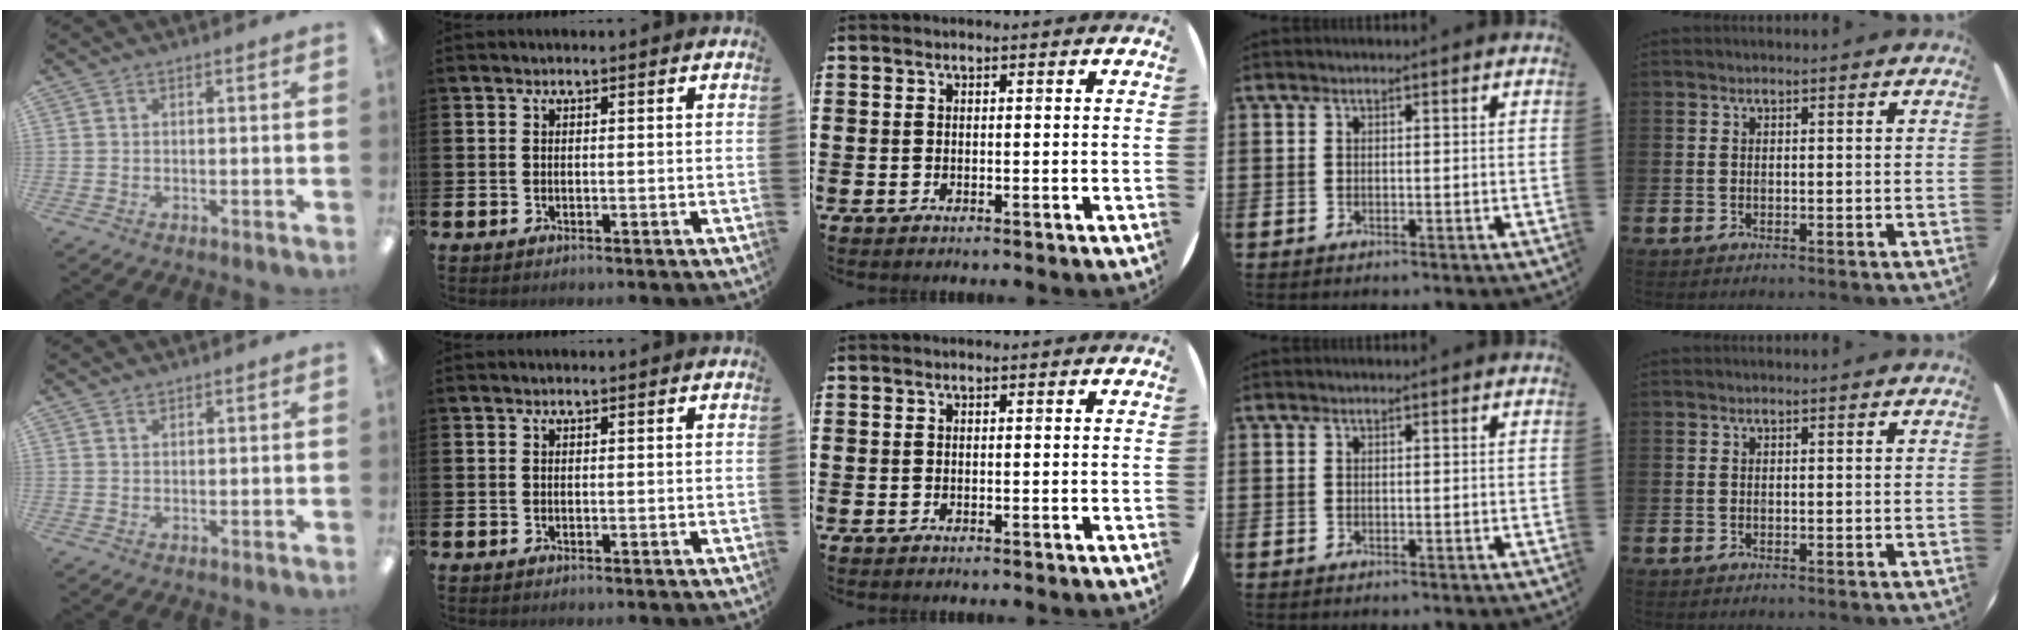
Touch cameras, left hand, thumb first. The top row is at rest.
{"thumb": {"total": 1.0, "force": [1.0, 0.4, 0.2], "torque": [-0.004, -0.001, 0.019]}}